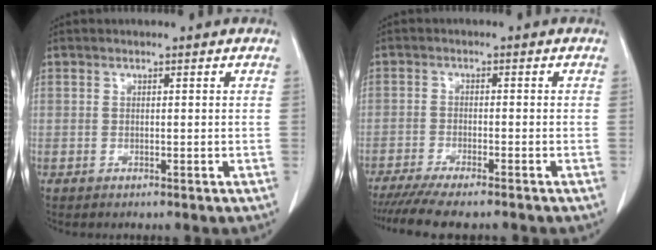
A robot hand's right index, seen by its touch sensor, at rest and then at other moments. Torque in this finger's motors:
{"motor_torque": [1.02, -1.07, 0.44, 0.12]}